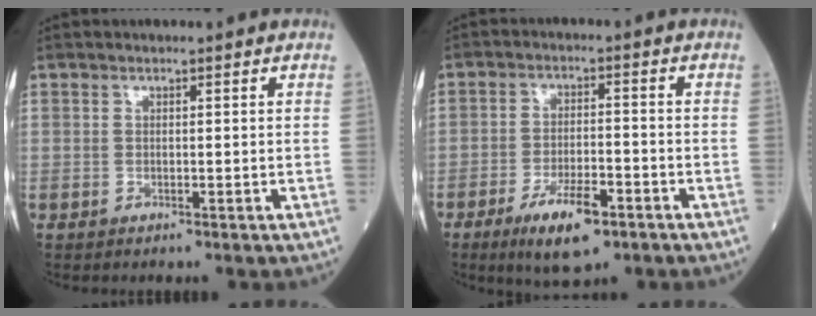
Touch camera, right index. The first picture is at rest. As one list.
[{"total": 9.3, "force": [-5.4, 2.9, 7.0], "torque": [-0.131, -0.011, -0.088]}]